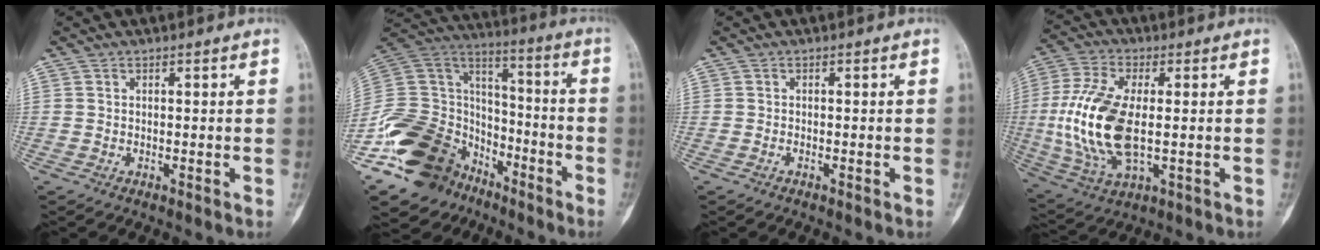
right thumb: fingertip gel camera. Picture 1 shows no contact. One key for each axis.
{"total": 29.9, "fx": -17.3, "fy": 19.6, "fz": 14.6, "tx": -0.324, "ty": 0.071, "tz": -0.299}
{"total": 0.0}
{"total": 16.9, "fx": -0.5, "fy": 8.0, "fz": 14.8, "tx": -0.322, "ty": -0.007, "tz": -0.003}